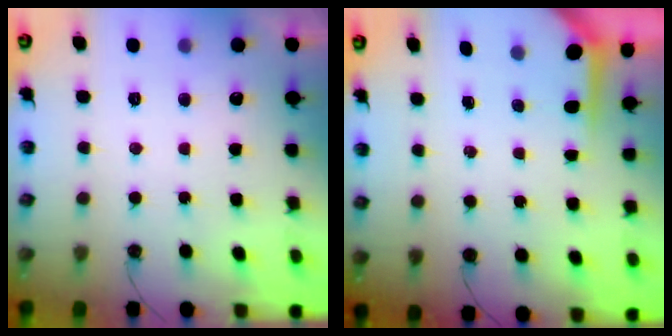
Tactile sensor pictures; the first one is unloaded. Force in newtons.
{"total": 3.7, "press": 3.7, "slide": 0.4}